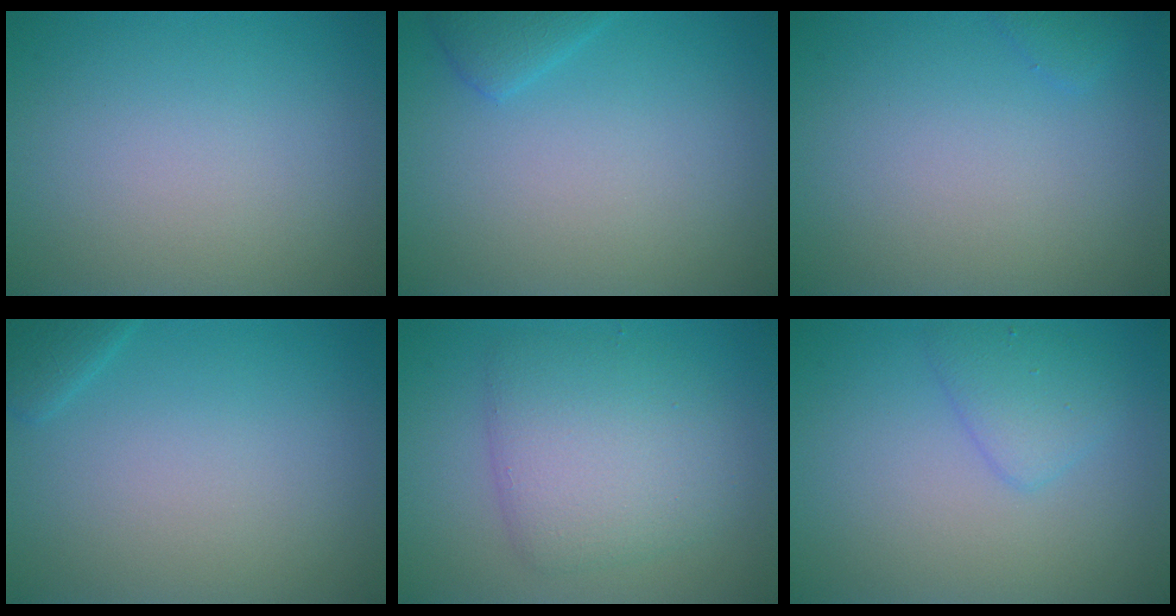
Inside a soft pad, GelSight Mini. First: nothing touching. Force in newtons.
{"total": 1.5, "press": 1.5, "slide": 0.2}
{"total": 0.7, "press": 0.7, "slide": 0.0}
{"total": 1.4, "press": 1.4, "slide": 0.1}
{"total": 5.2, "press": 5.2, "slide": 0.2}
{"total": 2.3, "press": 2.2, "slide": 0.1}